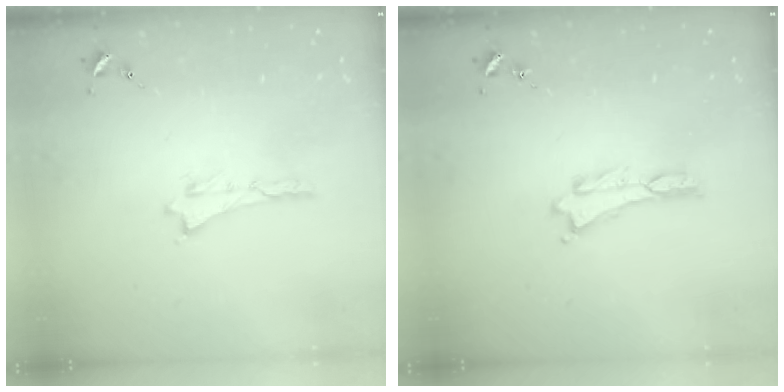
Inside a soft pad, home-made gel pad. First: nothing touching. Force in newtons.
{"total": 0.0}